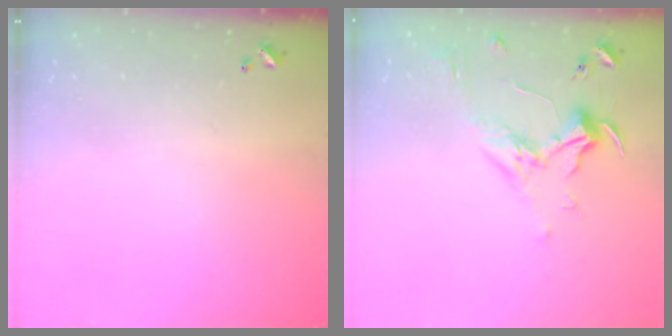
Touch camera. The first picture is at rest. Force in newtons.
{"total": 1.8, "press": 1.6, "slide": 0.7}